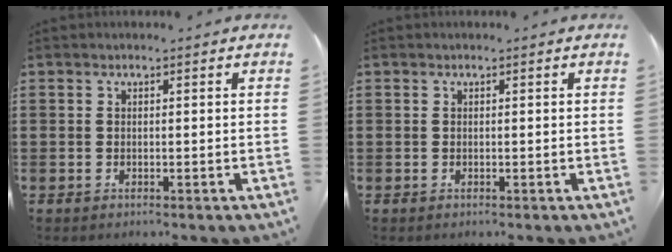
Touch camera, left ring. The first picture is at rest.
{"total": 0.0}